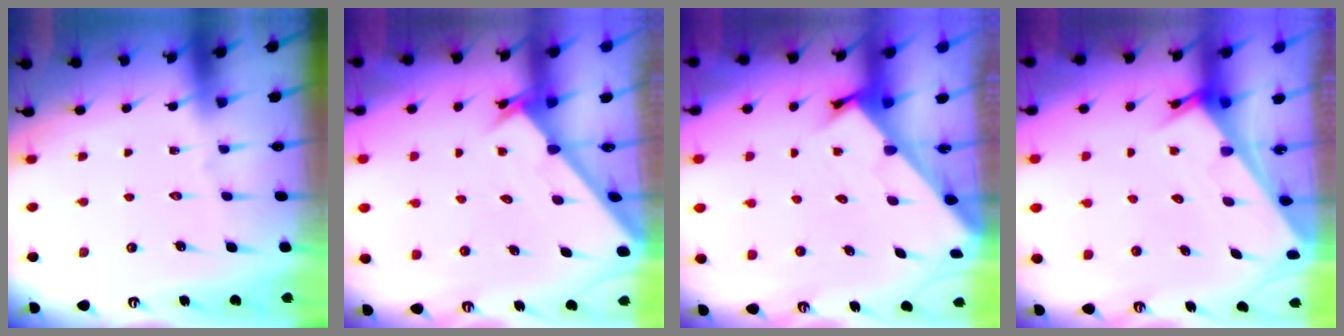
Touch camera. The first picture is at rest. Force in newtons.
{"total": 2.4, "press": 2.4, "slide": 0.1}
{"total": 2.5, "press": 2.4, "slide": 0.2}
{"total": 3.0, "press": 3.0, "slide": 0.3}